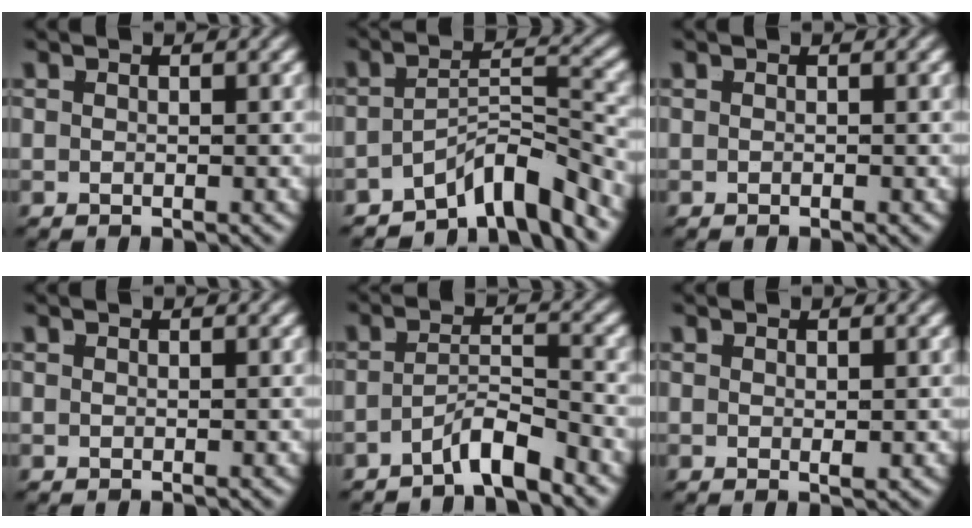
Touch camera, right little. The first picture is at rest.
{"total": 8.5, "force": [-6.0, 3.1, 5.1], "torque": [-0.068, -0.034, -0.080]}
{"total": 0.0}
{"total": 0.0}
{"total": 3.7, "force": [-3.1, 0.3, 2.0], "torque": [-0.022, -0.010, -0.050]}
{"total": 0.5, "force": [0.1, 0.0, 0.5], "torque": [-0.007, -0.005, 0.003]}